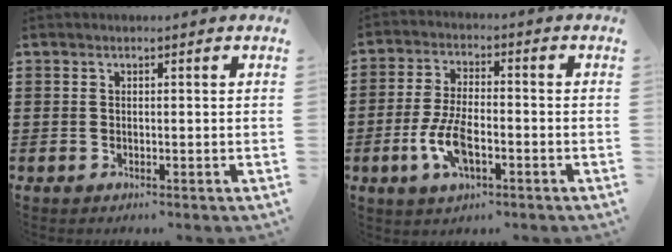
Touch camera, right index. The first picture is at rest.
{"total": 7.2, "force": [-2.5, 3.2, 5.9], "torque": [-0.141, -0.005, -0.053]}